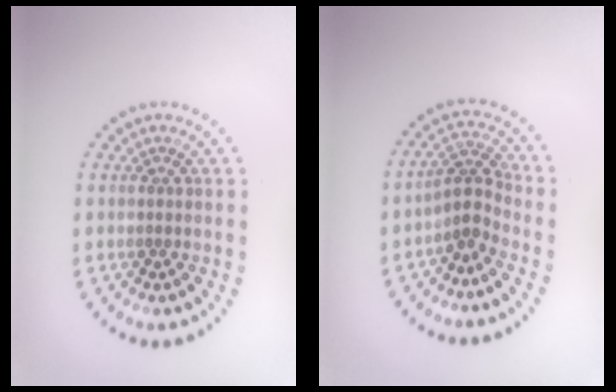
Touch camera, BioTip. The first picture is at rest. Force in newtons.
{"total": 2.7, "press": 1.9, "slide": 1.9}